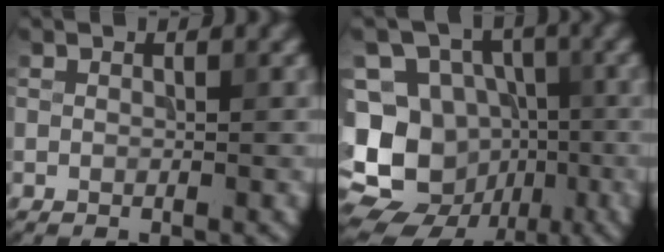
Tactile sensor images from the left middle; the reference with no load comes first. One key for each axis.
{"total": 14.7, "fx": -4.4, "fy": 12.9, "fz": 5.5, "tx": -0.128, "ty": 0.009, "tz": -0.080}